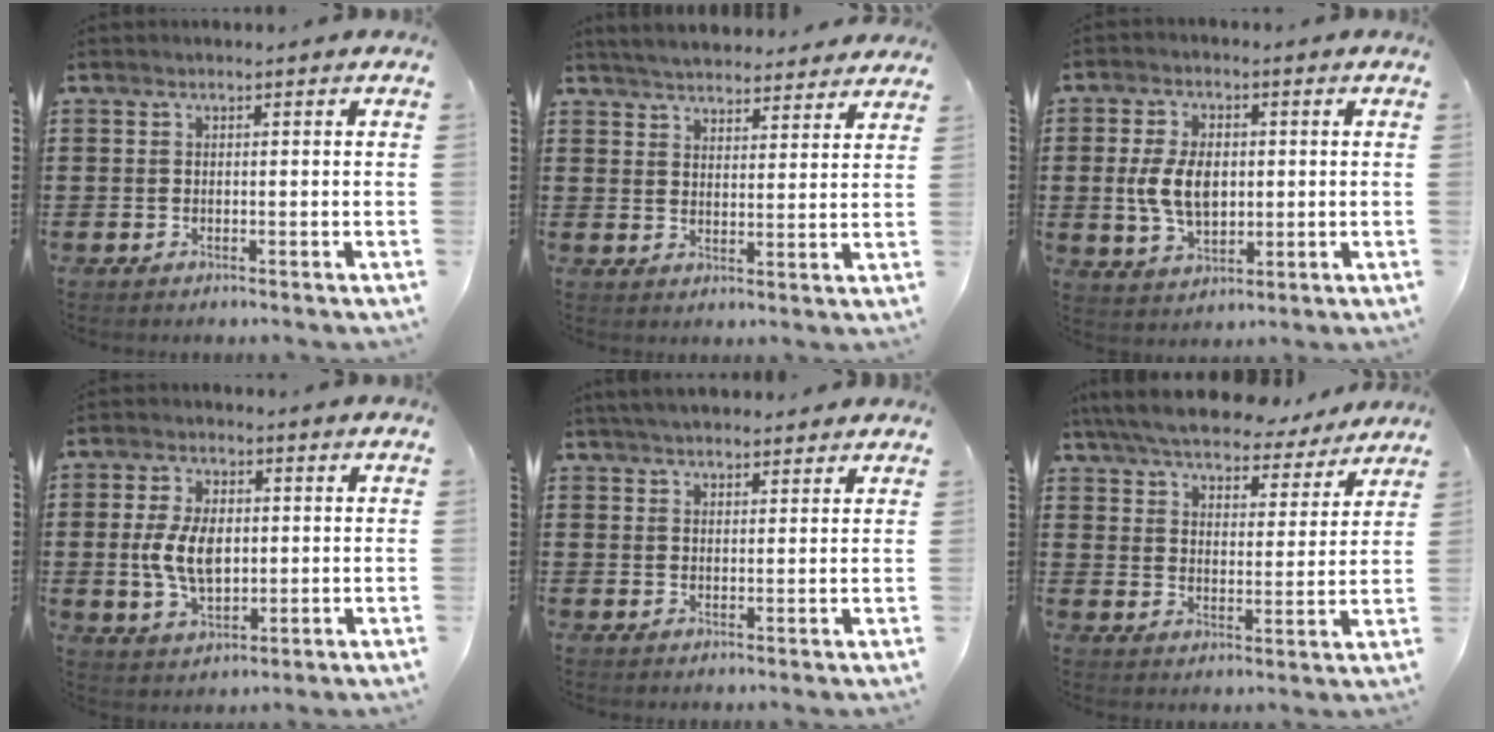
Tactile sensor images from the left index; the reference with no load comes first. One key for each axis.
{"total": 4.5, "fx": 4.4, "fy": 0.3, "fz": 0.5, "tx": -0.026, "ty": -0.019, "tz": 0.080}
{"total": 7.7, "fx": 0.5, "fy": 4.6, "fz": 6.1, "tx": -0.132, "ty": 0.005, "tz": 0.002}
{"total": 8.0, "fx": 0.5, "fy": 4.6, "fz": 6.6, "tx": -0.139, "ty": 0.005, "tz": 0.003}
{"total": 3.2, "fx": 3.1, "fy": 0.5, "fz": 0.8, "tx": -0.023, "ty": 0.000, "tz": 0.058}
{"total": 7.3, "fx": 7.0, "fy": 1.0, "fz": 2.0, "tx": -0.069, "ty": -0.035, "tz": 0.125}